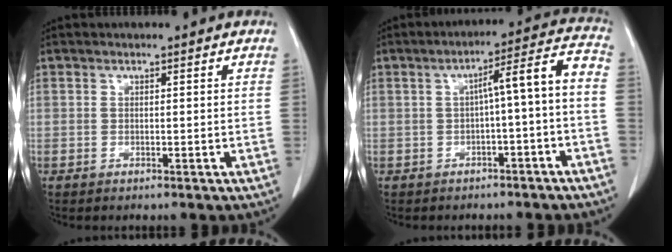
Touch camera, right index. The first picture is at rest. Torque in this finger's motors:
{"motor_torque": [0.83, -0.38, 0.42, 0.10]}